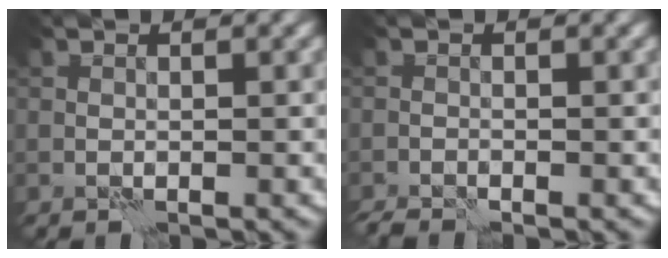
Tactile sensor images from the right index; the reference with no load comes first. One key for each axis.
{"total": 1.5, "fx": -1.4, "fy": -0.1, "fz": 0.5, "tx": -0.021, "ty": -0.005, "tz": -0.032}